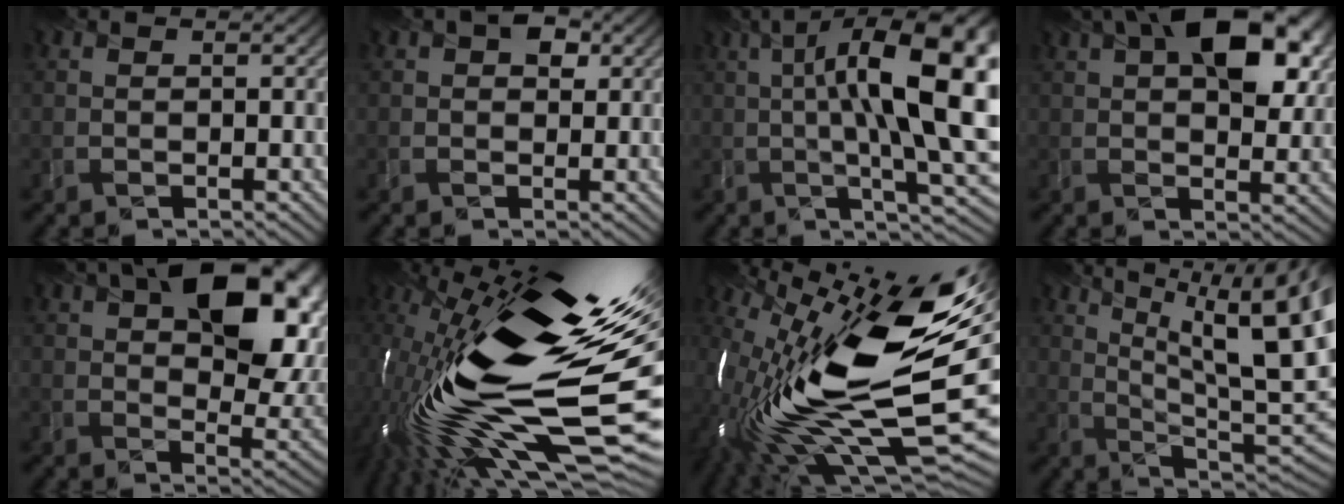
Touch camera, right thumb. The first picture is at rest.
{"total": 2.7, "force": [0.9, 2.0, 1.6], "torque": [-0.021, 0.002, 0.015]}
{"total": 17.3, "force": [2.1, 5.0, 16.4], "torque": [-0.238, 0.024, 0.043]}
{"total": 14.5, "force": [5.9, 7.1, 11.2], "torque": [-0.162, 0.018, 0.076]}
{"total": 18.4, "force": [7.3, 9.8, 13.8], "torque": [-0.180, 0.023, 0.095]}
{"total": 21.0, "force": [-0.8, 8.4, 19.2], "torque": [-0.377, -0.051, -0.011]}
{"total": 20.4, "force": [0.2, 8.8, 18.5], "torque": [-0.363, -0.029, 0.003]}
{"total": 18.1, "force": [6.9, 6.3, 15.5], "torque": [-0.215, 0.028, 0.116]}